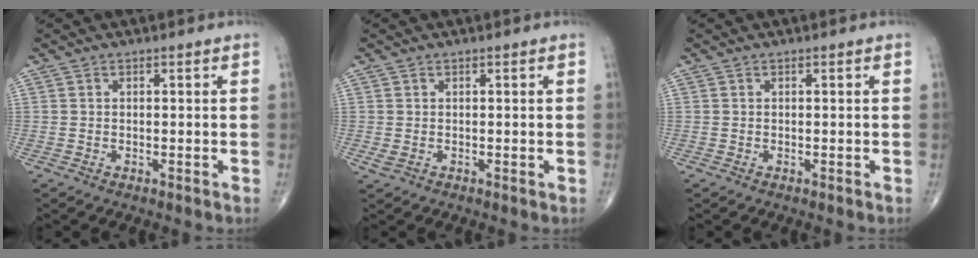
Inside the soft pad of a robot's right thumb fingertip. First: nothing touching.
{"total": 1.2, "force": [0.1, 0.8, 0.9], "torque": [-0.018, 0.000, 0.007]}
{"total": 0.0}